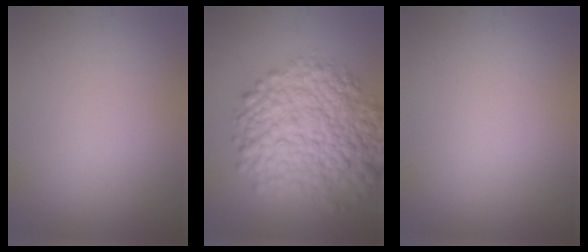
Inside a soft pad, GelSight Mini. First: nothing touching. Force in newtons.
{"total": 9.9, "press": 9.9, "slide": 0.3}
{"total": 0.0}